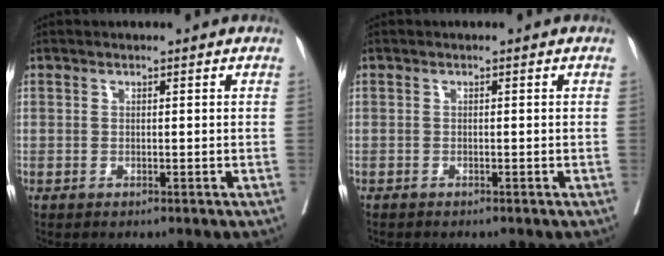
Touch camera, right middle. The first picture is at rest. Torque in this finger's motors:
{"motor_torque": [-0.16, -0.39, -0.07, 0.00]}